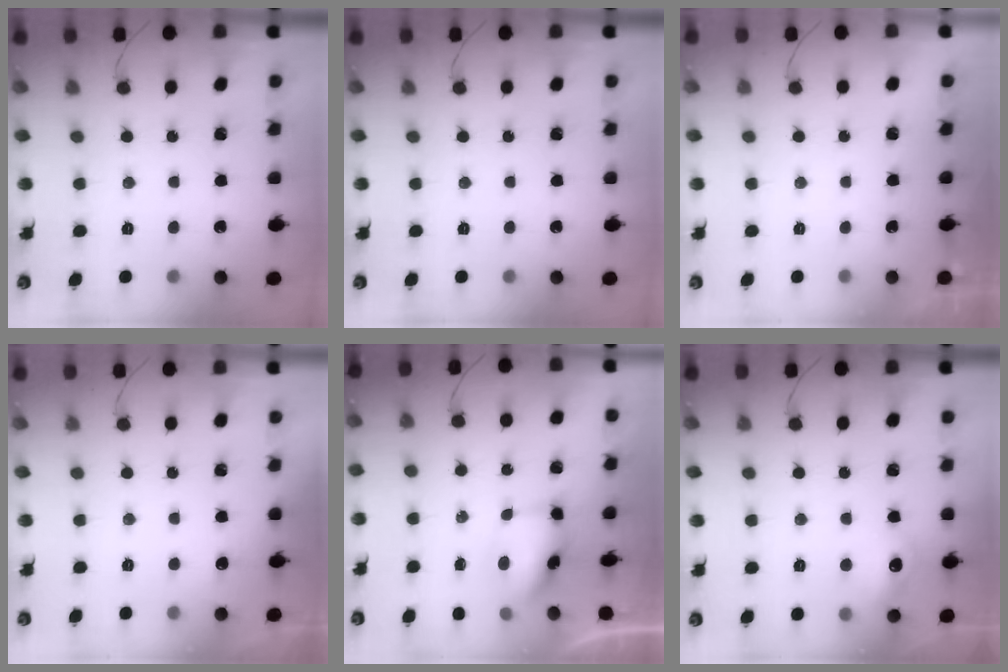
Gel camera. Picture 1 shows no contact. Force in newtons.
{"total": 0.0}
{"total": 1.8, "press": 0.1, "slide": 1.8}
{"total": 2.8, "press": 2.5, "slide": 1.2}
{"total": 7.1, "press": 7.1, "slide": 0.5}
{"total": 8.8, "press": 8.7, "slide": 0.6}